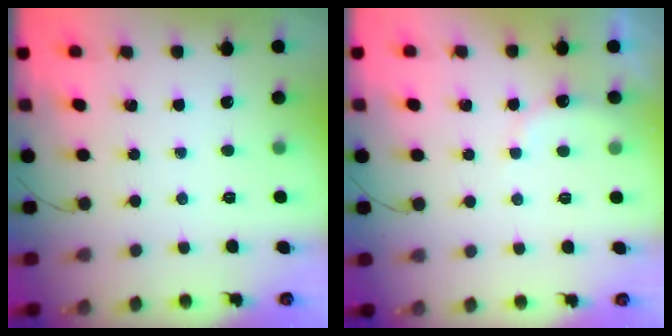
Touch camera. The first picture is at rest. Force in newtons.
{"total": 7.1, "press": 7.1, "slide": 0.9}